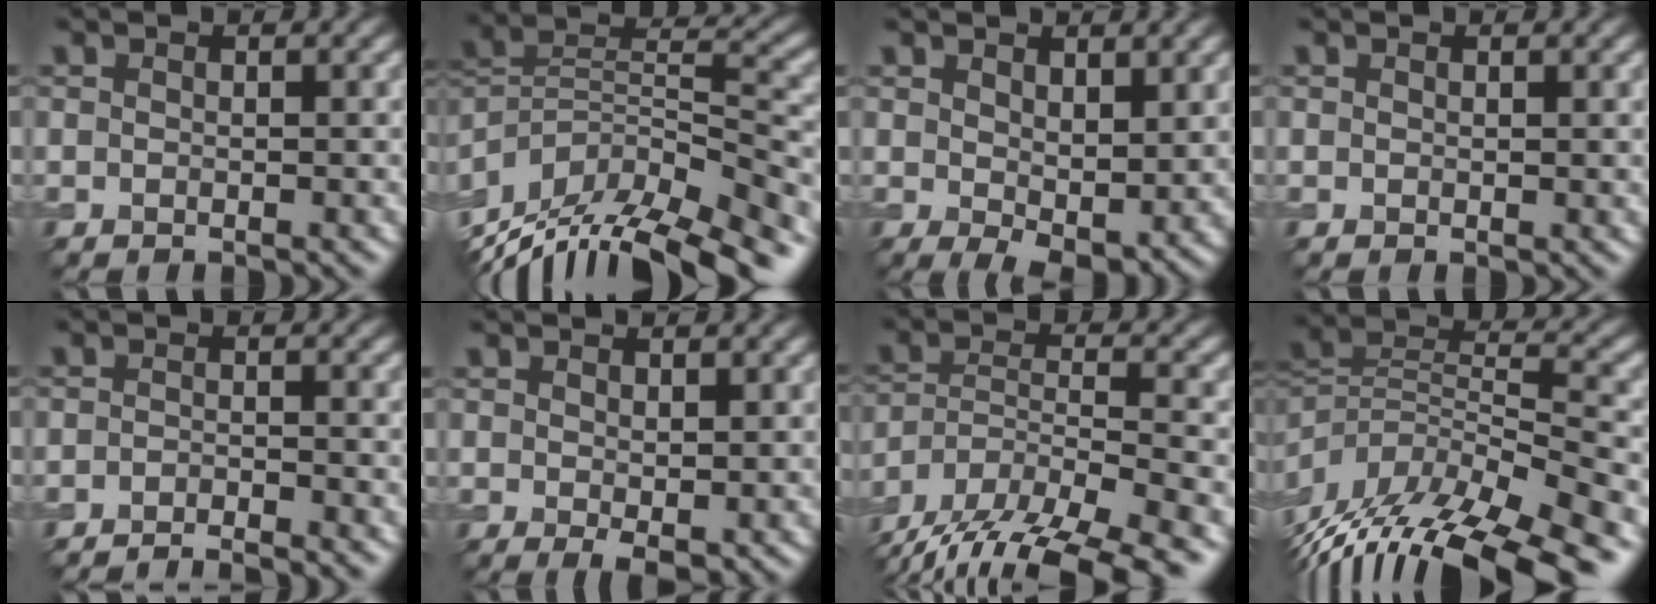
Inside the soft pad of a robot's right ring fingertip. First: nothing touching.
{"total": 14.4, "force": [-10.6, 5.1, 8.2], "torque": [-0.156, 0.027, -0.168]}
{"total": 4.4, "force": [0.9, 2.4, 3.6], "torque": [-0.065, -0.015, 0.024]}
{"total": 0.0}
{"total": 2.8, "force": [-2.5, 0.3, 1.2], "torque": [-0.014, -0.002, -0.046]}
{"total": 1.7, "force": [0.0, 0.7, 1.5], "torque": [-0.024, -0.009, 0.005]}
{"total": 15.5, "force": [-13.2, 5.1, 6.5], "torque": [-0.126, -0.023, -0.186]}
{"total": 14.7, "force": [-10.2, 5.5, 9.1], "torque": [-0.187, 0.012, -0.159]}